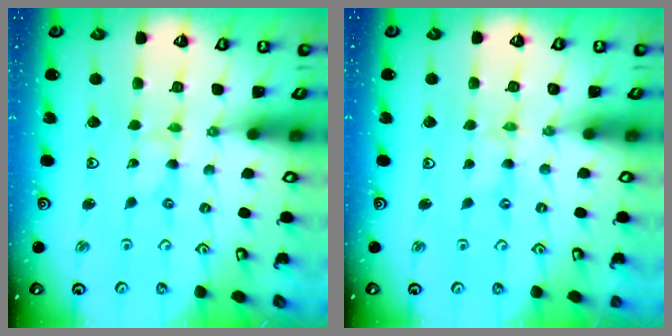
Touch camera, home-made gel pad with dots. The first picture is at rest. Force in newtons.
{"total": 0.0}